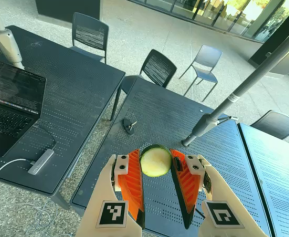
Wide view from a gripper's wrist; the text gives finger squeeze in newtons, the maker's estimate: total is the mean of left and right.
{"total": 9.8, "left": 10.1, "right": 9.4}